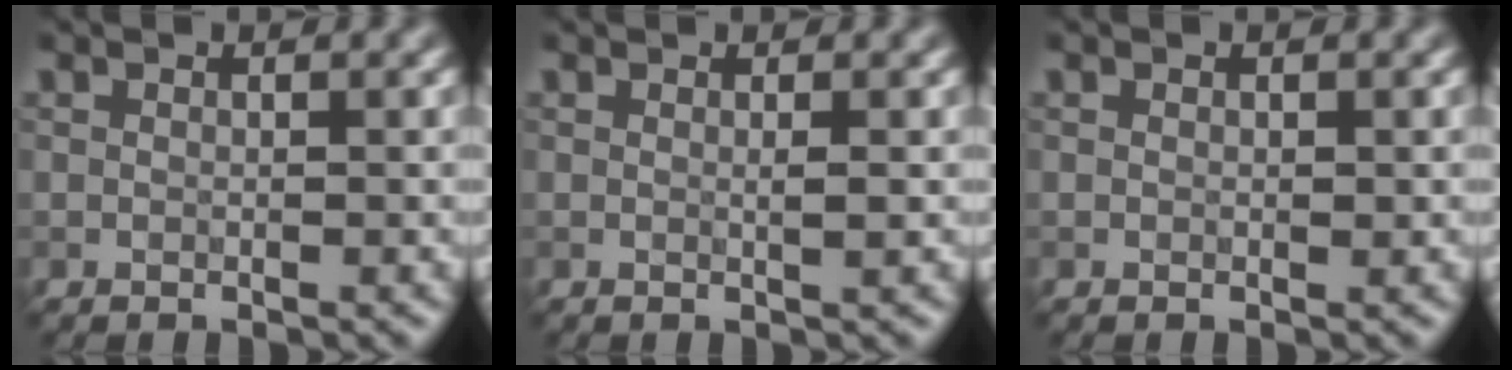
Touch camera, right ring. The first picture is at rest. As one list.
[{"total": 0.8, "force": [0.2, 0.2, 0.8], "torque": [-0.006, 0.002, -0.001]}, {"total": 0.0}]